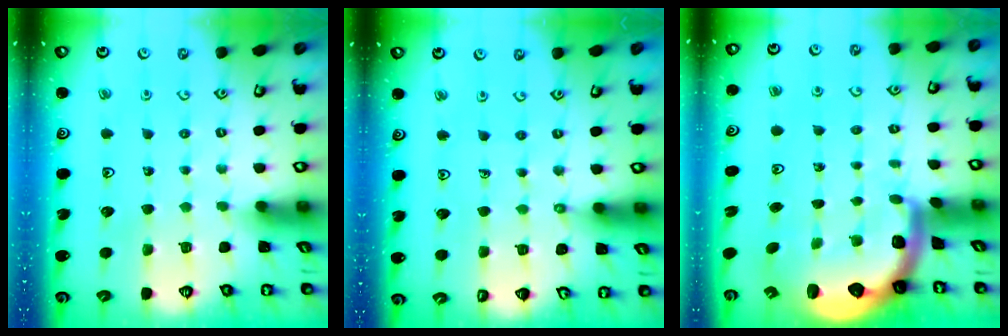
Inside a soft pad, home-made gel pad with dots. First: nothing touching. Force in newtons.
{"total": 2.3, "press": 2.3, "slide": 0.5}
{"total": 2.8, "press": 2.5, "slide": 1.4}